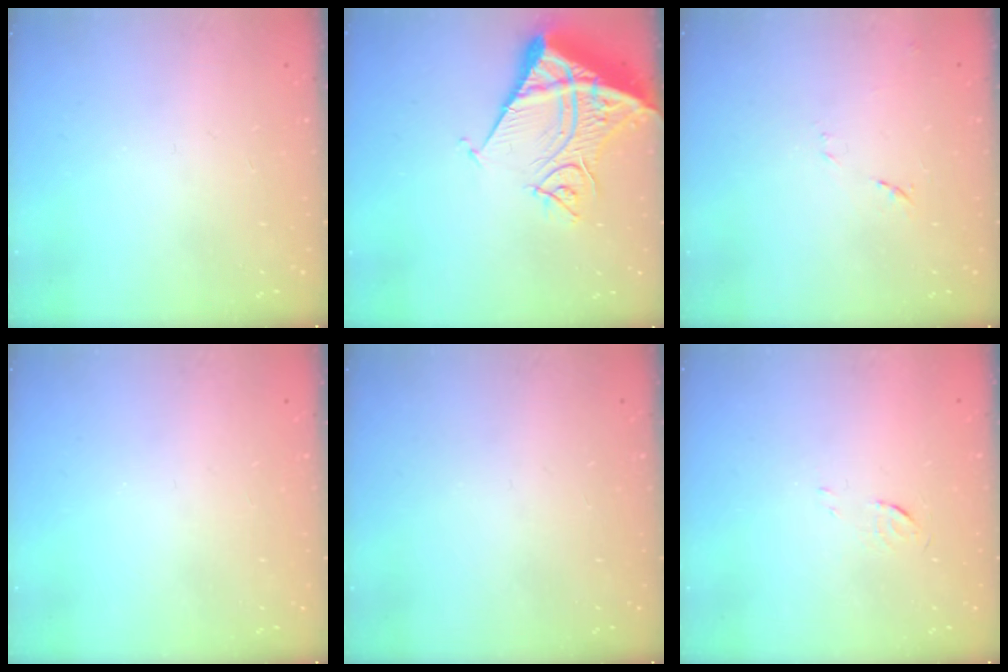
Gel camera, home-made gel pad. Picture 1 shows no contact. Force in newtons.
{"total": 16.9, "press": 16.7, "slide": 2.3}
{"total": 7.1, "press": 7.1, "slide": 0.6}
{"total": 0.0}
{"total": 0.0}
{"total": 3.3, "press": 3.3, "slide": 0.4}